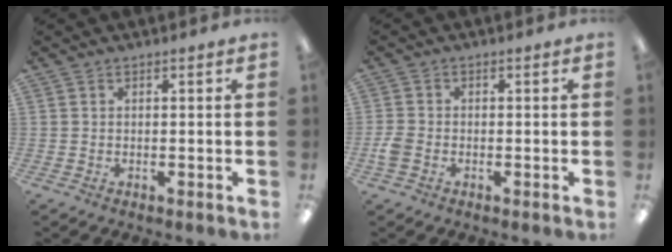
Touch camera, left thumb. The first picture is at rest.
{"total": 2.9, "force": [-0.9, 2.1, 1.8], "torque": [-0.037, 0.005, -0.017]}